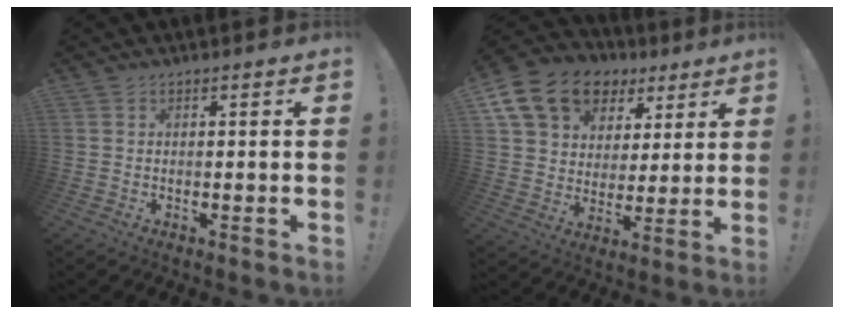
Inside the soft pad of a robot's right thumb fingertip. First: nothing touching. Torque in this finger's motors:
{"motor_torque": [1.13, 1.16, 0.55, -0.08, 0.35]}